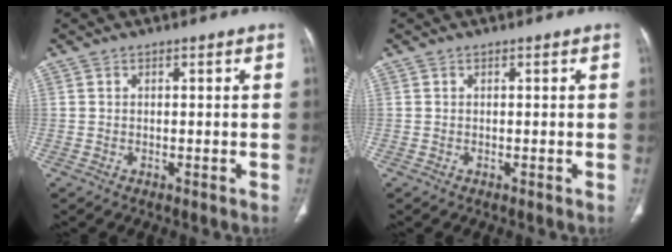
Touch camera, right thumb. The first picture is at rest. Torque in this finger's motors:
{"motor_torque": [-0.07, -0.22, 0.38, -0.20, -0.04]}